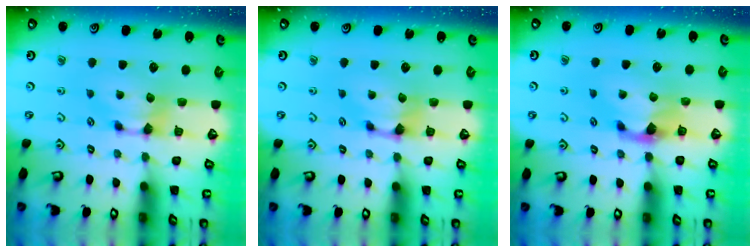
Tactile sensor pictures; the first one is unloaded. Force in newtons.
{"total": 0.7, "press": 0.1, "slide": 0.7}
{"total": 1.2, "press": 0.9, "slide": 0.9}